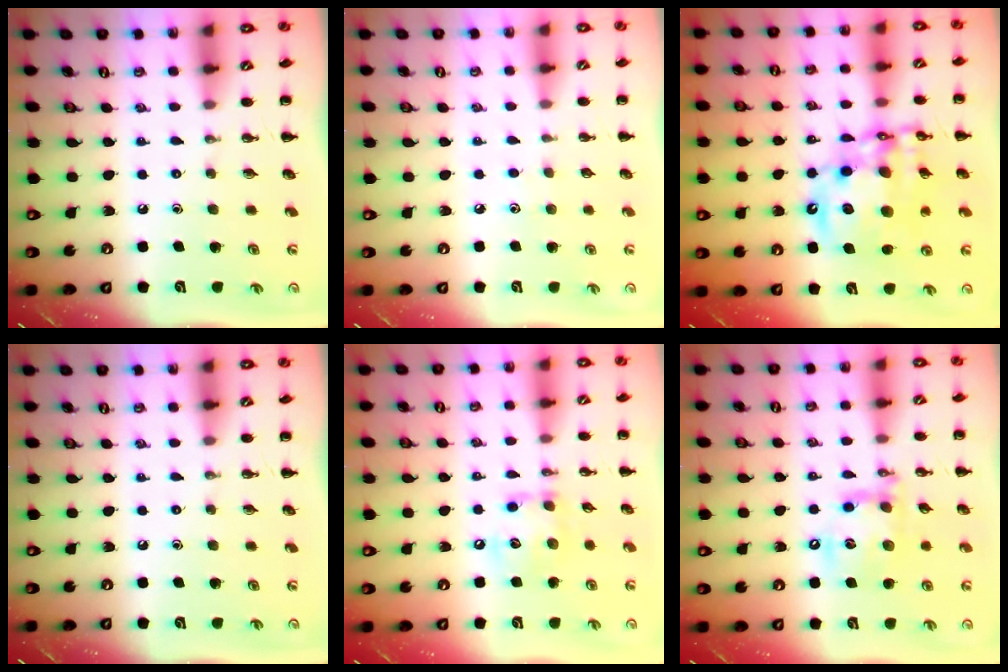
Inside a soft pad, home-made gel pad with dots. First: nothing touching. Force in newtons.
{"total": 3.5, "press": 3.4, "slide": 0.9}
{"total": 18.3, "press": 17.7, "slide": 4.8}
{"total": 0.0}
{"total": 10.7, "press": 10.7, "slide": 0.6}
{"total": 15.4, "press": 15.1, "slide": 2.9}